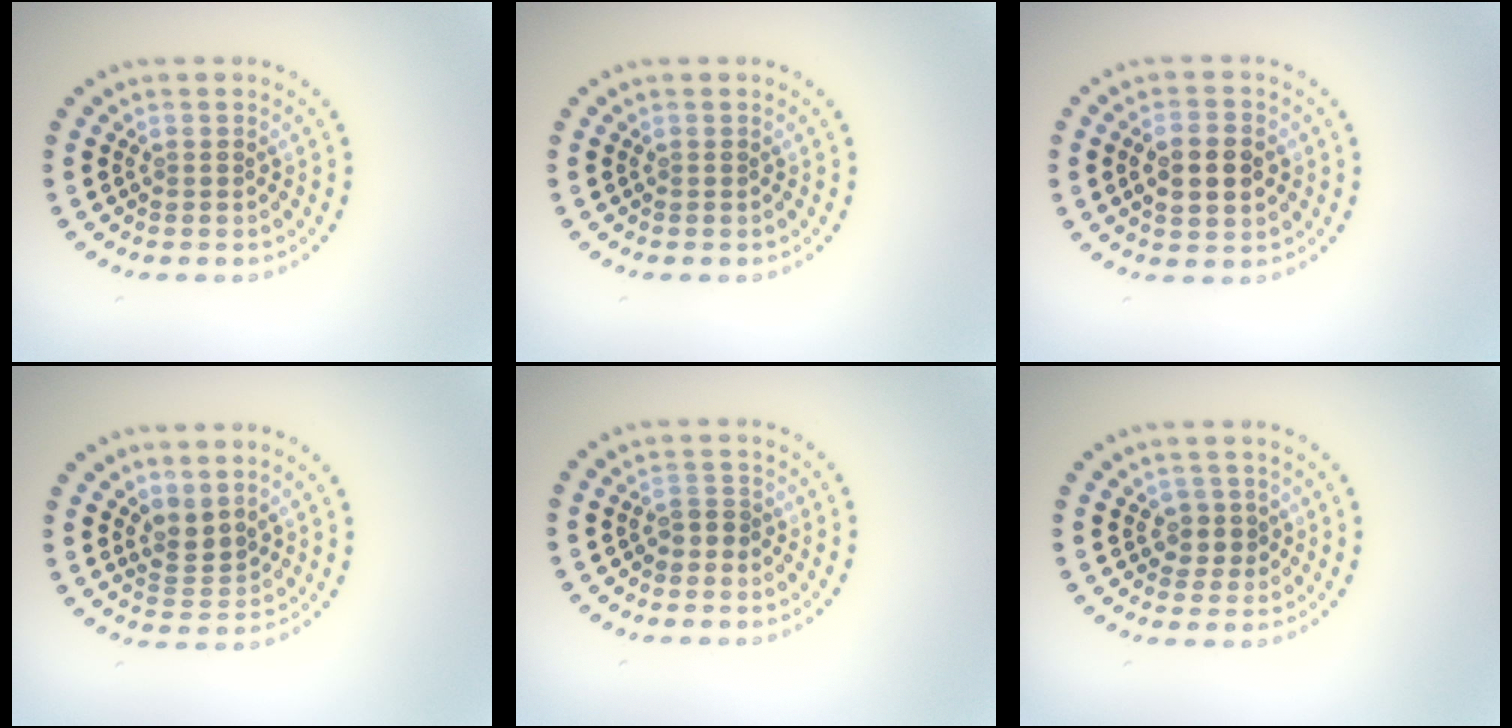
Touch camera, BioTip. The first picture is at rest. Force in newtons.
{"total": 0.0}
{"total": 4.0, "press": 4.0, "slide": 0.1}
{"total": 2.3, "press": 1.5, "slide": 1.7}
{"total": 1.2, "press": 1.0, "slide": 0.6}
{"total": 1.7, "press": 1.4, "slide": 1.0}